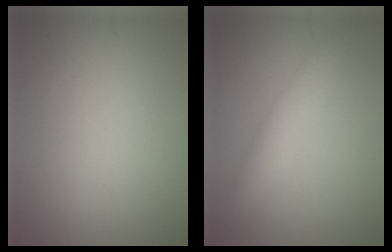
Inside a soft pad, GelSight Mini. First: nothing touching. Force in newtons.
{"total": 2.8, "press": 2.8, "slide": 0.0}